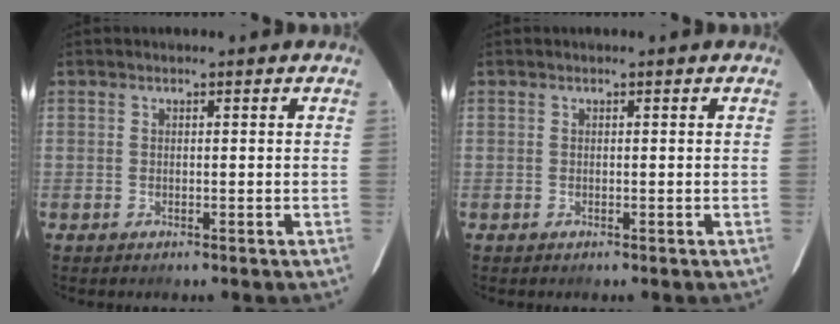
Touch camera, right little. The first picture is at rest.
{"total": 0.0}